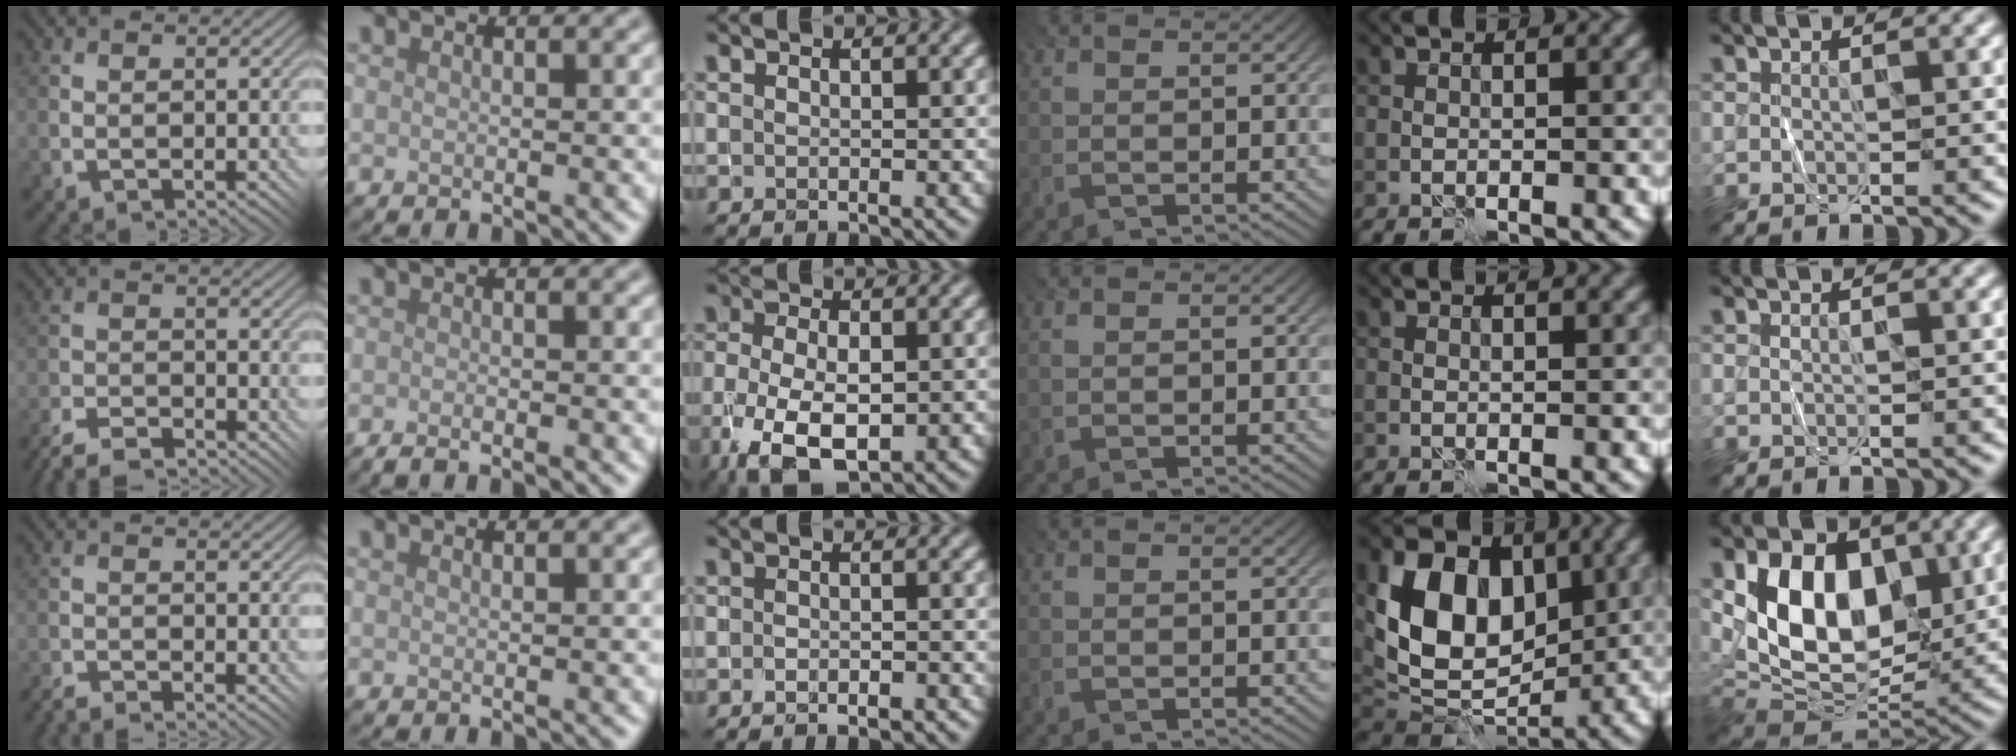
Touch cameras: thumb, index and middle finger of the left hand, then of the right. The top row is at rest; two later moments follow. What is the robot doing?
{"motion": "fold", "object": "shorts"}